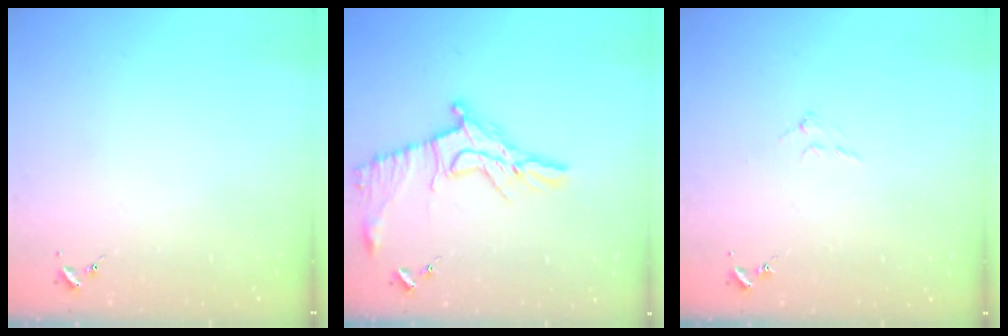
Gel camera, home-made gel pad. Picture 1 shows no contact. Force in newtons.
{"total": 13.9, "press": 13.8, "slide": 0.9}
{"total": 5.0, "press": 5.0, "slide": 0.9}